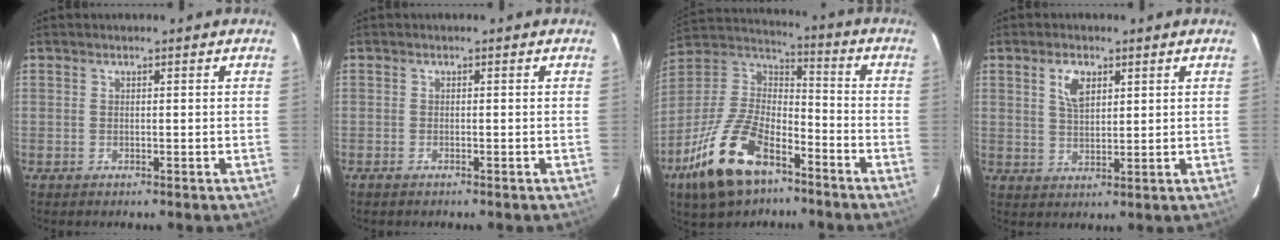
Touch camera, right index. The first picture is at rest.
{"total": 0.9, "force": [-0.8, 0.3, 0.3], "torque": [-0.009, -0.003, -0.016]}
{"total": 20.3, "force": [-11.6, 10.1, 13.3], "torque": [-0.286, -0.007, -0.210]}
{"total": 4.9, "force": [2.2, 2.6, 3.5], "torque": [-0.061, 0.008, 0.043]}